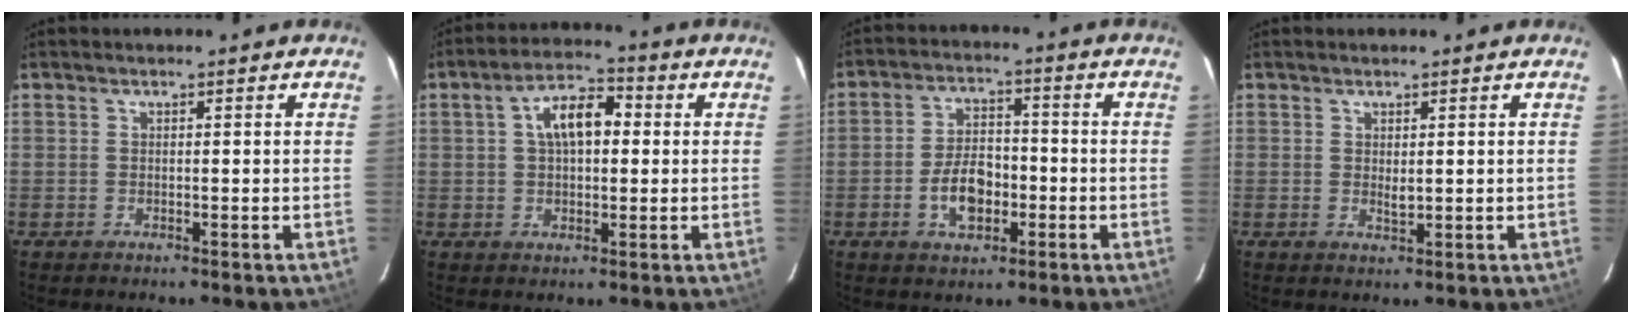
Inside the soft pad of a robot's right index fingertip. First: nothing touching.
{"total": 8.2, "force": [1.4, 4.3, 6.8], "torque": [-0.120, 0.028, 0.024]}
{"total": 8.2, "force": [-2.7, 4.8, 6.1], "torque": [-0.118, 0.016, -0.040]}
{"total": 1.4, "force": [0.4, 0.8, 1.2], "torque": [-0.019, -0.002, 0.008]}